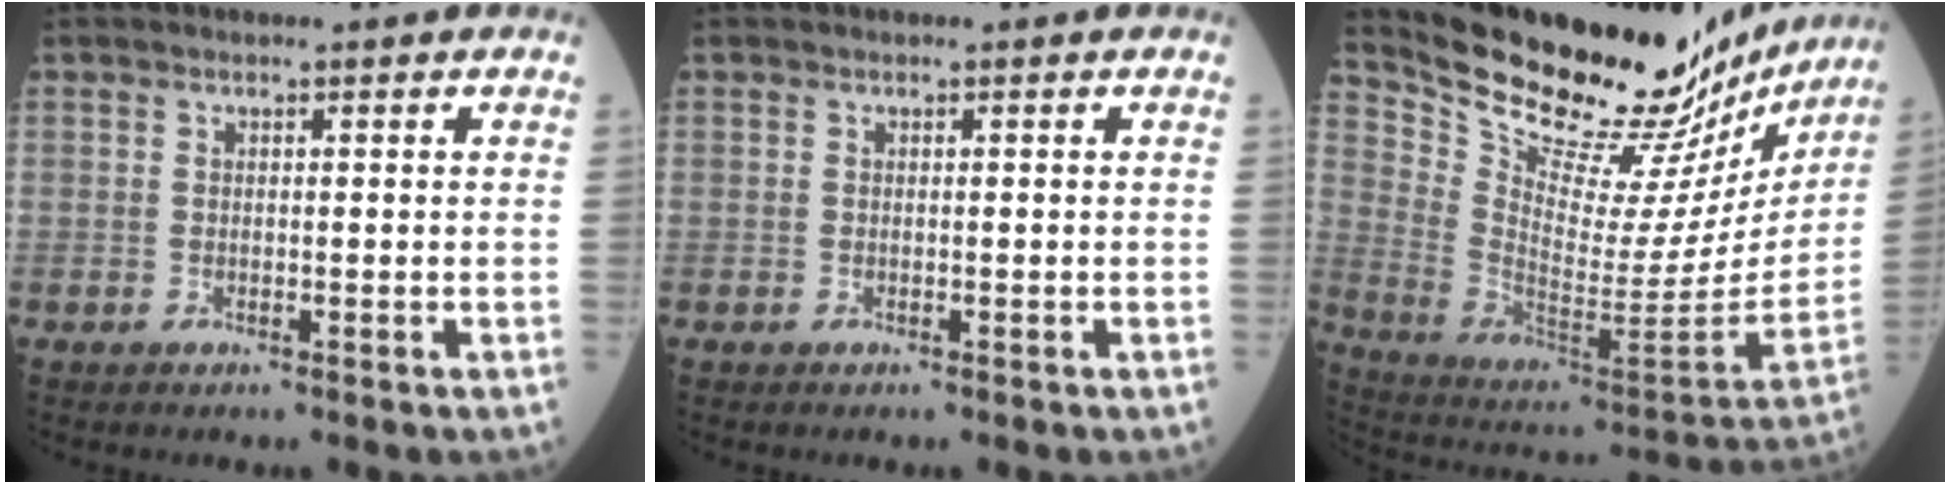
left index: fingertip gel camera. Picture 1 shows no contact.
{"total": 0.0}
{"total": 28.1, "force": [24.7, 8.0, 10.6], "torque": [-0.179, -0.059, 0.352]}